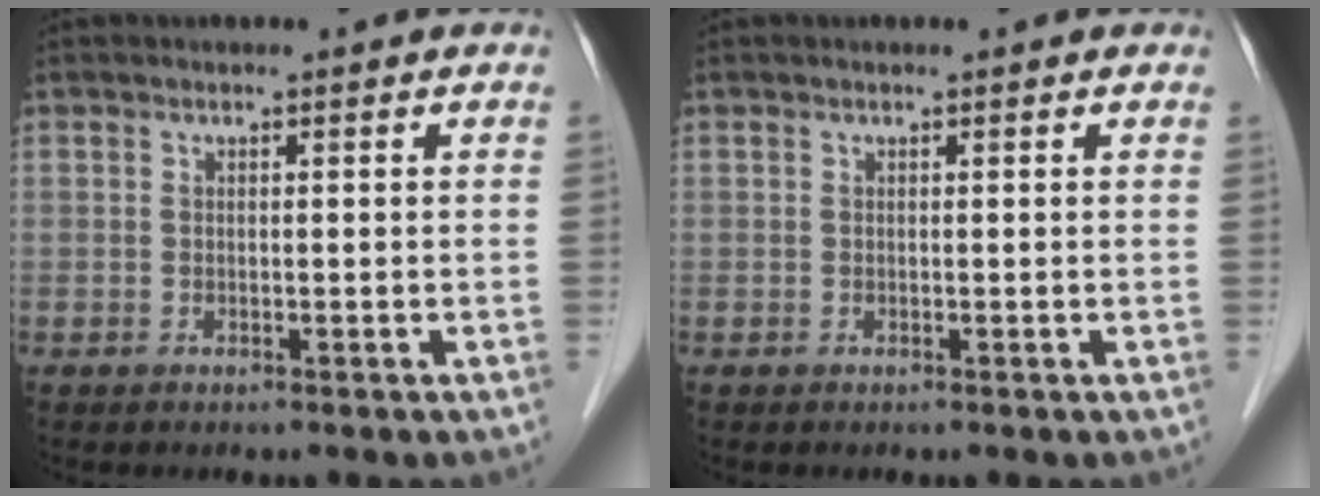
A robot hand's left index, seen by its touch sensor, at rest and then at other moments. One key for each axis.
{"total": 0.7, "fx": 0.6, "fy": 0.1, "fz": 0.2, "tx": -0.006, "ty": 0.006, "tz": 0.005}